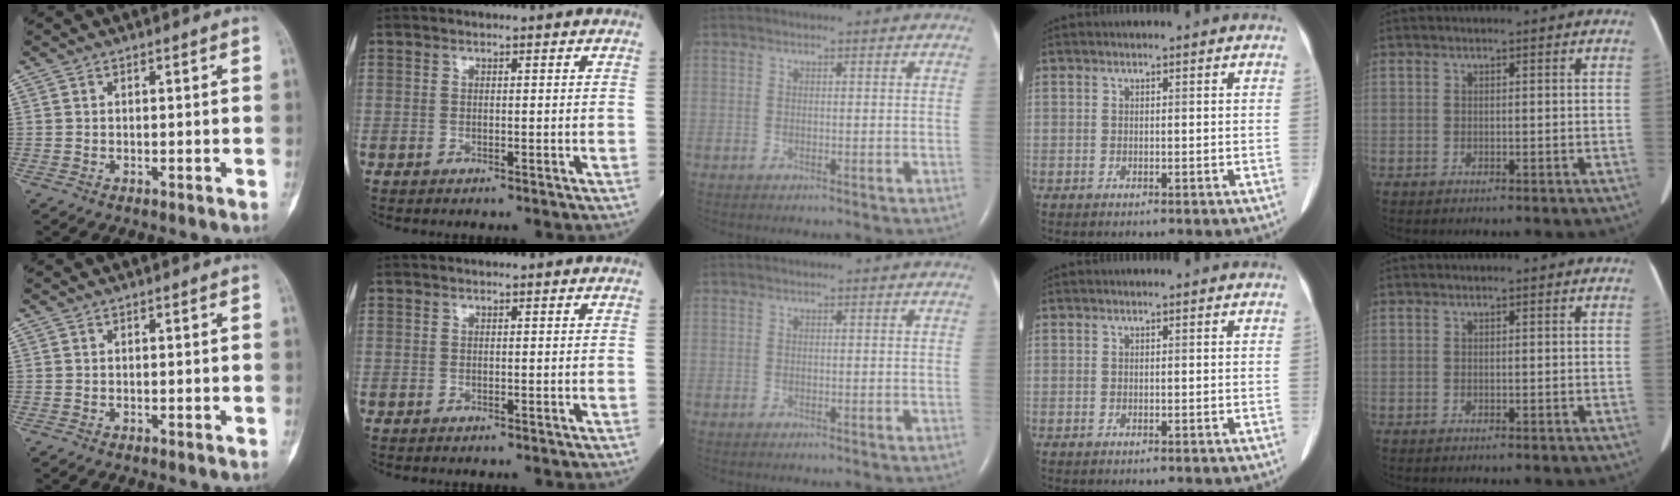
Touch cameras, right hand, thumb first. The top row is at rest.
{}